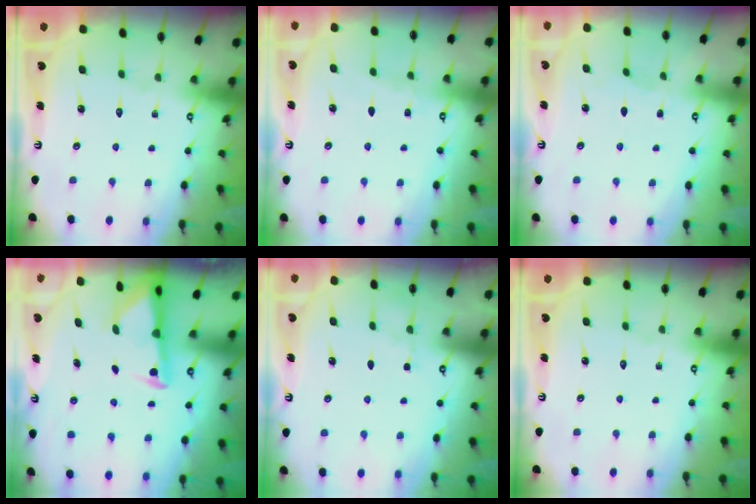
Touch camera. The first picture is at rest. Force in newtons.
{"total": 3.2, "press": 3.1, "slide": 0.3}
{"total": 3.1, "press": 3.1, "slide": 0.5}
{"total": 2.7, "press": 2.7, "slide": 0.7}
{"total": 2.1, "press": 2.1, "slide": 0.4}
{"total": 0.0}